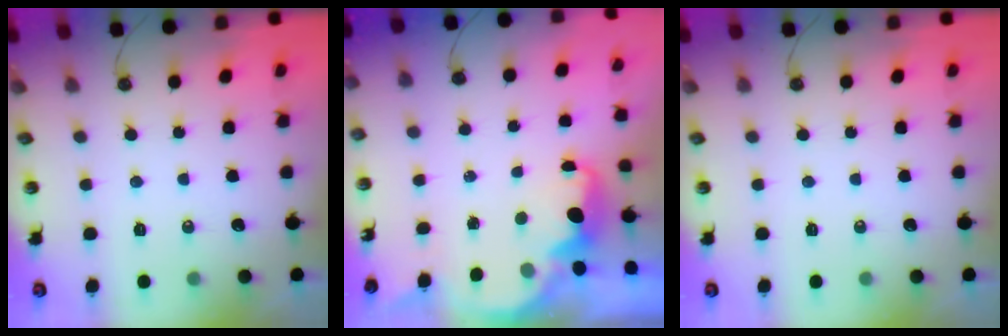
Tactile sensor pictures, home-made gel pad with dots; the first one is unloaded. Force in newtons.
{"total": 2.7, "press": 2.6, "slide": 0.6}
{"total": 0.0}